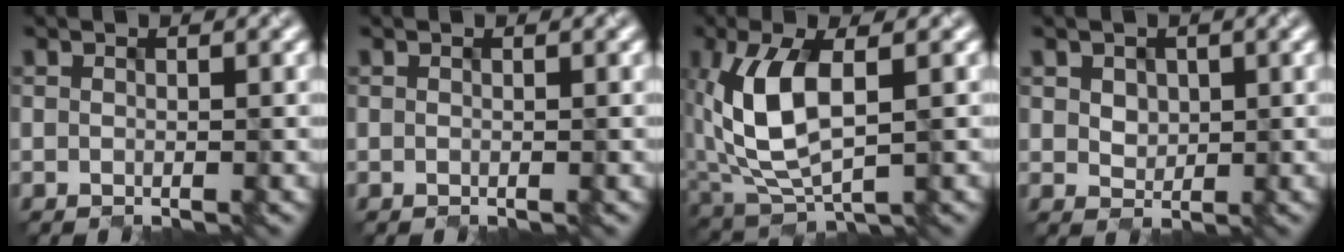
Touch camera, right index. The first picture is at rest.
{"total": 0.0}
{"total": 6.9, "force": [0.5, 3.6, 5.9], "torque": [-0.141, 0.003, 0.017]}
{"total": 1.8, "force": [0.9, 1.5, 0.5], "torque": [-0.021, 0.008, 0.024]}